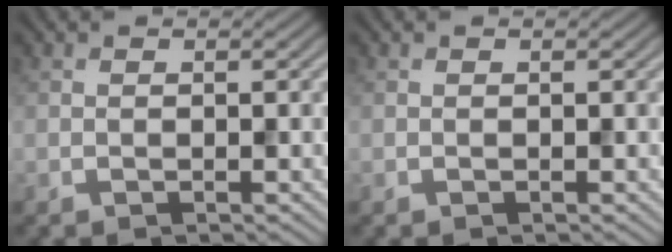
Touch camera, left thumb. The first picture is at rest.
{"total": 0.0}